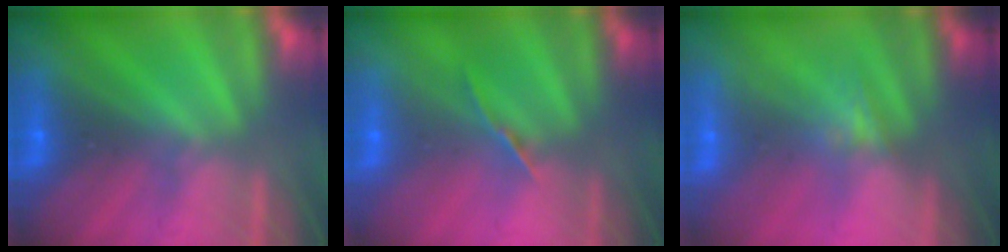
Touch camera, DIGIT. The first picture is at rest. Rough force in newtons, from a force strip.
{"total": 1.8}
{"total": 1.8}